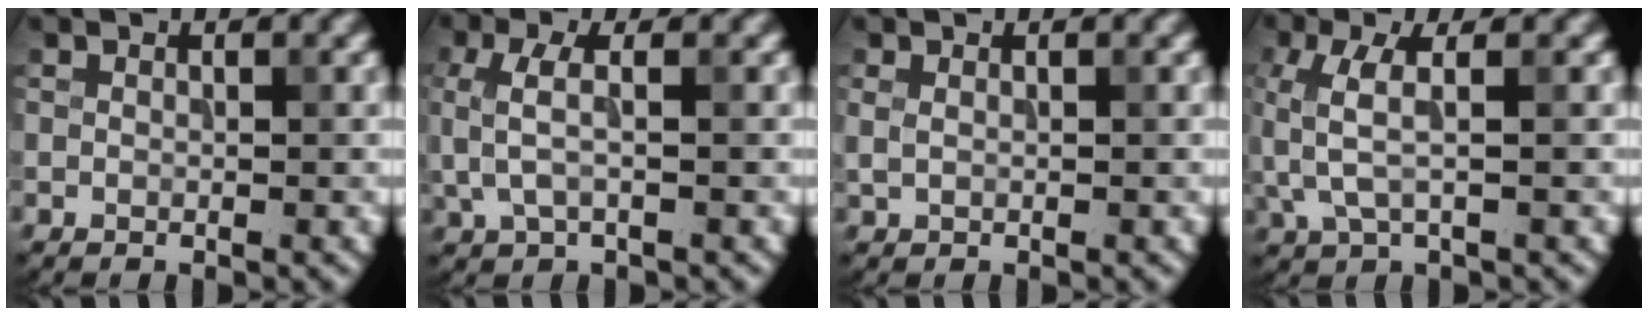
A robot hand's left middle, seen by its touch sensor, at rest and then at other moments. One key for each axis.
{"total": 2.8, "fx": 0.2, "fy": 1.1, "fz": 2.6, "tx": -0.063, "ty": 0.001, "tz": 0.003}
{"total": 0.7, "fx": 0.3, "fy": 0.3, "fz": 0.6, "tx": -0.015, "ty": 0.001, "tz": 0.006}
{"total": 3.4, "fx": 0.2, "fy": 1.2, "fz": 3.2, "tx": -0.087, "ty": 0.001, "tz": 0.000}